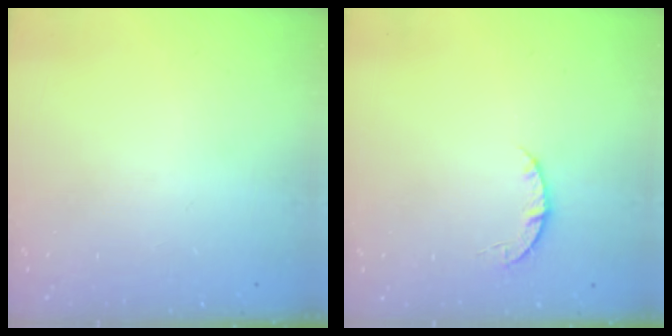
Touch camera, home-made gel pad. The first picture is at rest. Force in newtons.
{"total": 3.2, "press": 3.2, "slide": 0.5}